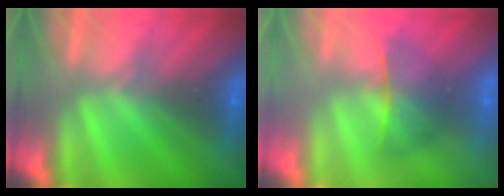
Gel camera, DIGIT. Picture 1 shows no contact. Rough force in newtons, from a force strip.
{"total": 2.3}